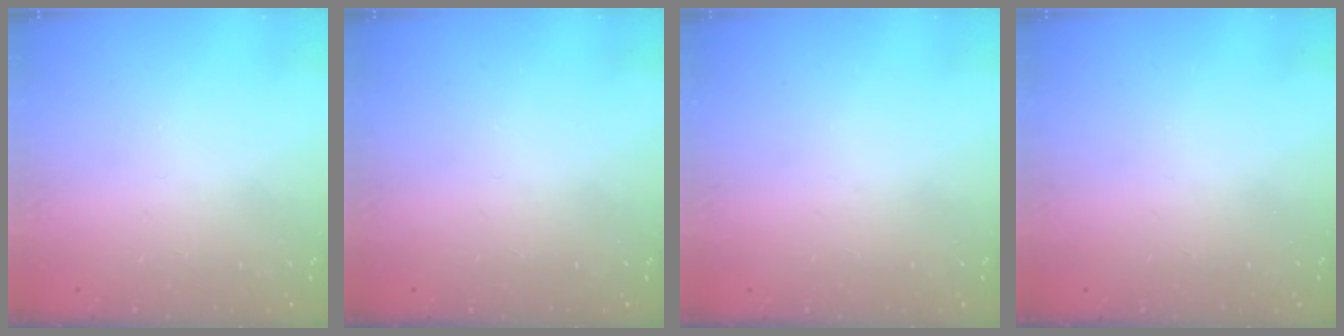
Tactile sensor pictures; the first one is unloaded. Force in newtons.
{"total": 0.0}
{"total": 0.0}
{"total": 0.0}